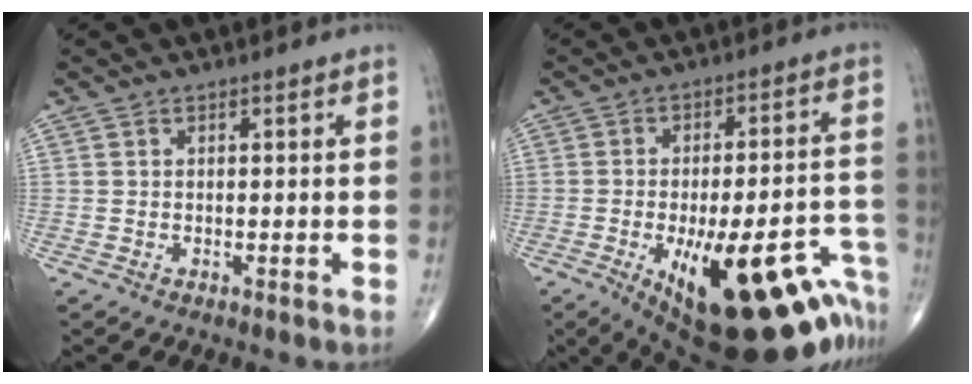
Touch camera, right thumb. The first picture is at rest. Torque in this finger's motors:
{"motor_torque": [2.68, 2.33, 1.38, -1.39, 0.55]}